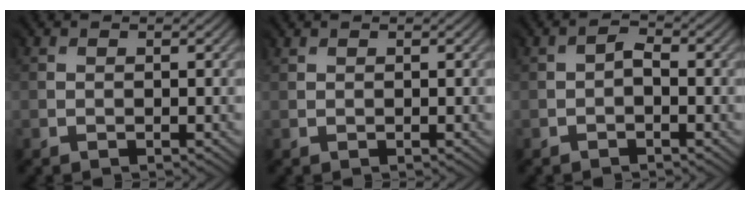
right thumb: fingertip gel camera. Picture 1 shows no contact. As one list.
[{"total": 0.9, "force": [0.8, 0.3, 0.2], "torque": [-0.007, 0.006, 0.019]}, {"total": 1.2, "force": [-0.9, 0.5, 0.5], "torque": [-0.005, 0.001, -0.015]}]